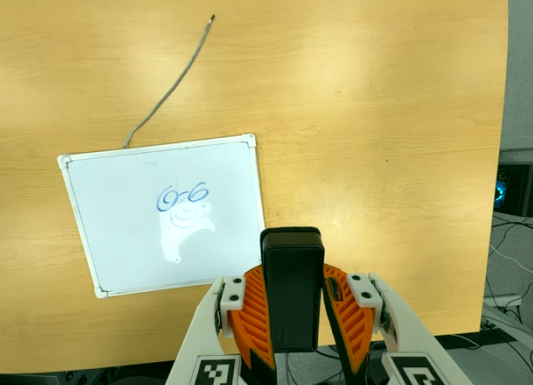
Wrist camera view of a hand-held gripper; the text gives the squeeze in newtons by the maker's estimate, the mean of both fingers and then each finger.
{"total": 8.3, "left": 6.7, "right": 9.8}